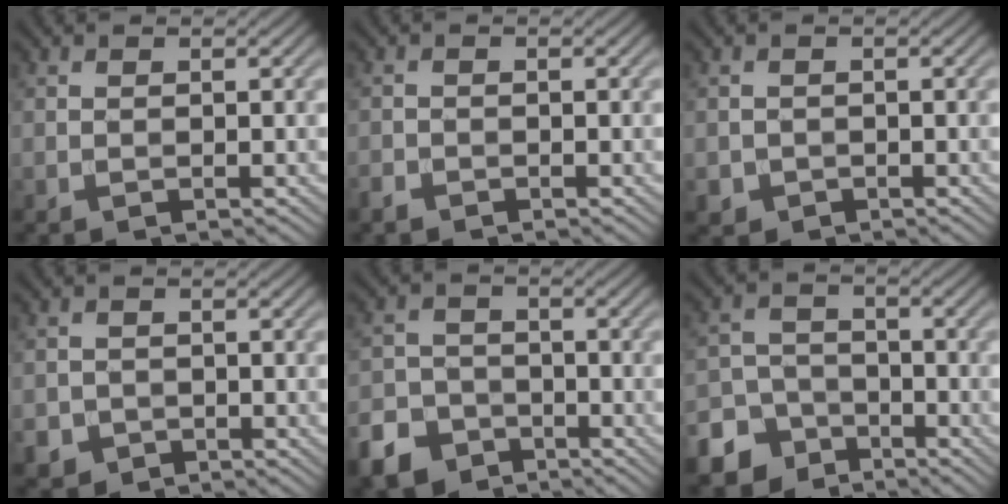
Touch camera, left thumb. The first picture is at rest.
{"total": 1.3, "force": [-1.0, 0.7, 0.4], "torque": [-0.008, -0.003, -0.024]}
{"total": 1.5, "force": [-0.7, 1.3, 0.2], "torque": [-0.001, -0.008, -0.015]}
{"total": 2.8, "force": [-1.5, 2.3, 0.5], "torque": [-0.011, -0.006, -0.031]}
{"total": 7.2, "force": [-4.8, 4.8, 2.4], "torque": [-0.050, -0.013, -0.095]}
{"total": 7.5, "force": [-5.1, 5.1, 2.0], "torque": [-0.036, -0.013, -0.108]}